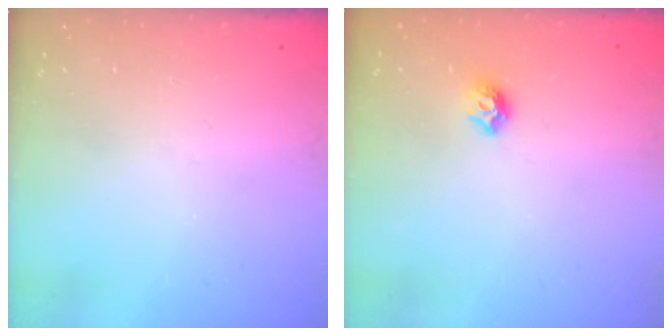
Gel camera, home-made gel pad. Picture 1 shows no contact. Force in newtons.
{"total": 6.1, "press": 6.0, "slide": 0.9}